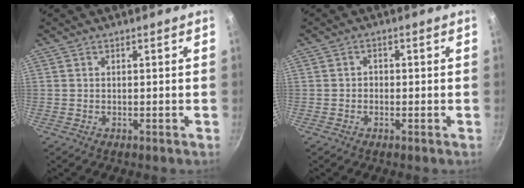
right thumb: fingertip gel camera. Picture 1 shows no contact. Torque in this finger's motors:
{"motor_torque": [-0.07, -0.10, -0.23, 0.14, -0.03]}